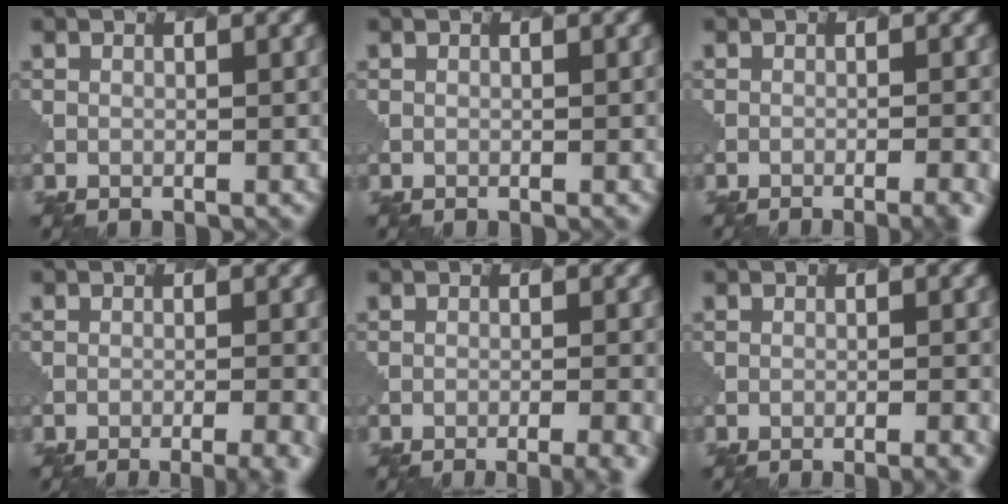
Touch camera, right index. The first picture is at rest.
{"total": 0.0}
{"total": 3.9, "force": [-2.0, 1.3, 3.0], "torque": [-0.020, 0.011, -0.023]}
{"total": 6.2, "force": [-3.9, 2.2, 4.3], "torque": [-0.031, 0.003, -0.038]}
{"total": 5.6, "force": [-3.4, 1.9, 3.9], "torque": [-0.029, 0.005, -0.034]}
{"total": 2.8, "force": [-1.6, 0.9, 2.2], "torque": [-0.015, 0.014, -0.021]}